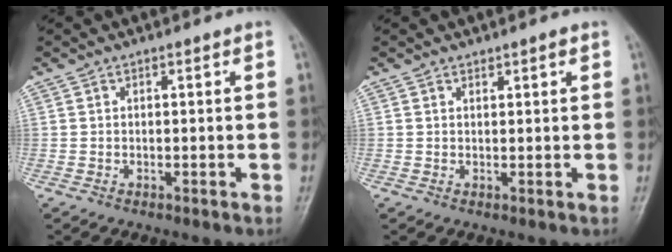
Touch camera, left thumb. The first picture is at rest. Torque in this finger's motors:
{"motor_torque": [-0.55, -0.27, -0.14, 0.10, 0.00]}